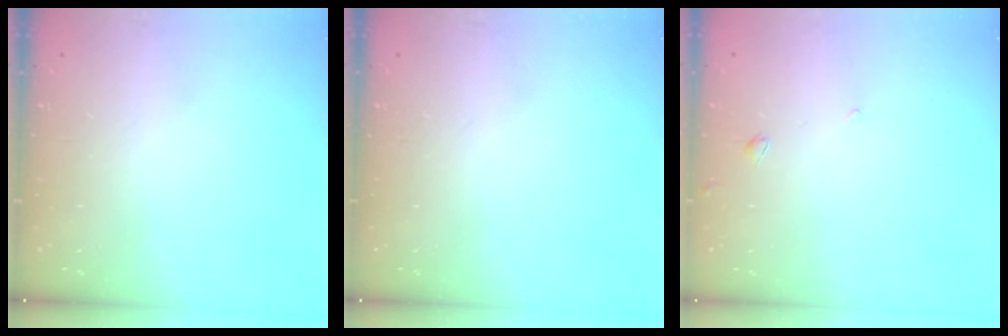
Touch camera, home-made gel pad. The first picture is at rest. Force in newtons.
{"total": 0.0}
{"total": 2.1, "press": 2.1, "slide": 0.5}